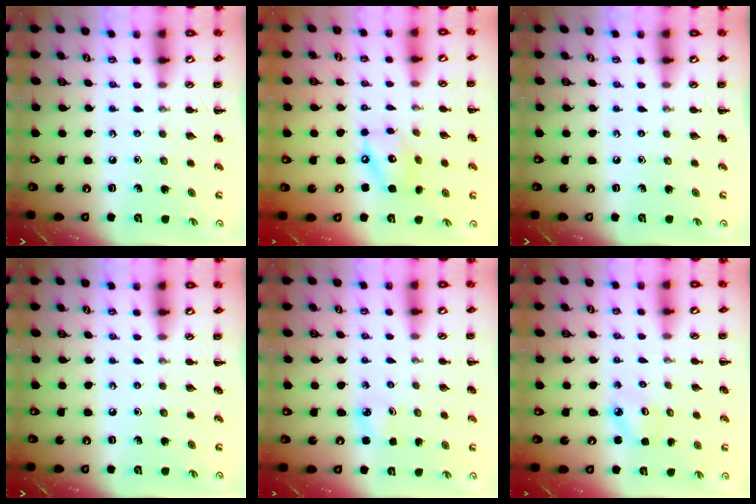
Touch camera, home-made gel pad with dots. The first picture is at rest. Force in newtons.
{"total": 9.2, "press": 9.1, "slide": 1.2}
{"total": 0.0}
{"total": 0.0}
{"total": 3.0, "press": 2.8, "slide": 0.9}
{"total": 2.3, "press": 2.2, "slide": 0.6}